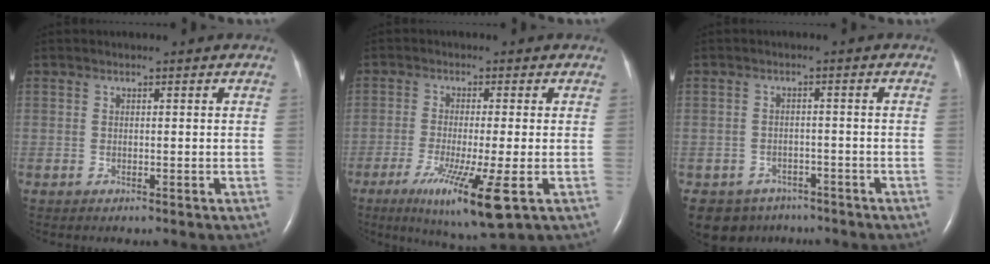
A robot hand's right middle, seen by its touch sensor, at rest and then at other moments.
{"total": 10.1, "force": [-4.3, 0.2, 9.1], "torque": [-0.168, -0.036, -0.069]}
{"total": 6.2, "force": [-4.7, 4.2, 0.2], "torque": [-0.004, 0.006, -0.065]}